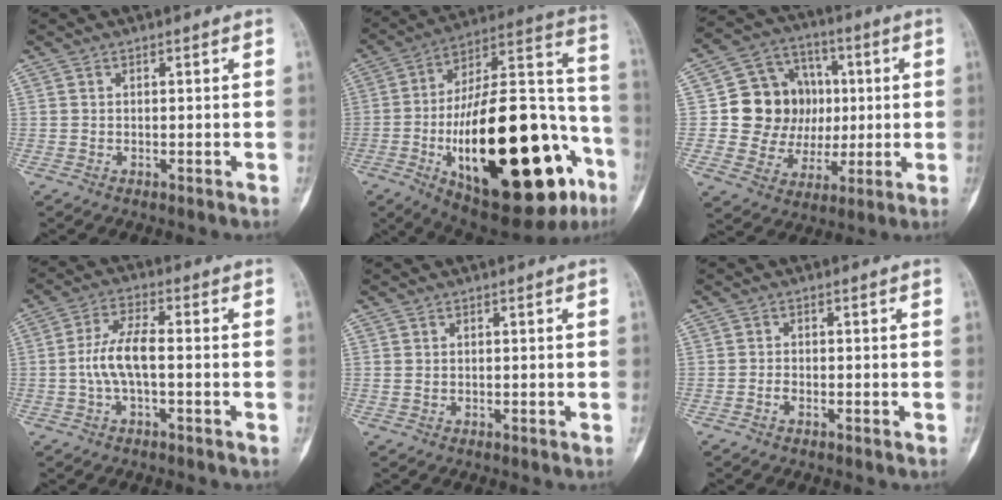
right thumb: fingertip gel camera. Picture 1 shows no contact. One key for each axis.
{"total": 38.4, "fx": -12.9, "fy": 15.4, "fz": 32.7, "tx": -0.462, "ty": 0.051, "tz": -0.183}
{"total": 16.0, "fx": 1.4, "fy": 14.0, "fz": 7.5, "tx": -0.068, "ty": 0.019, "tz": 0.037}
{"total": 7.2, "fx": -0.9, "fy": 2.6, "fz": 6.7, "tx": -0.145, "ty": 0.024, "tz": -0.023}
{"total": 0.9, "fx": 0.3, "fy": 0.7, "fz": 0.5, "tx": -0.011, "ty": 0.002, "tz": 0.009}
{"total": 1.1, "fx": -0.6, "fy": 0.6, "fz": 0.7, "tx": -0.010, "ty": 0.004, "tz": -0.013}